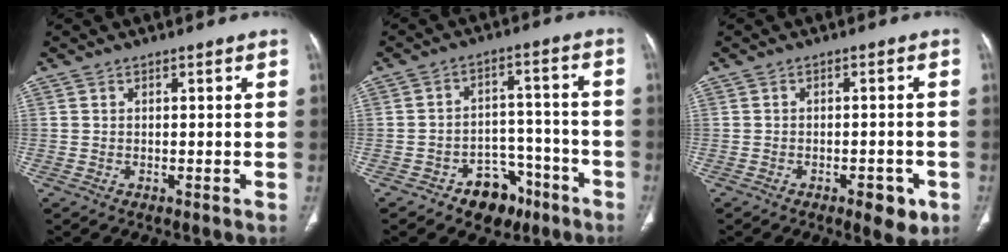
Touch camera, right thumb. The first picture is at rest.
{"total": 9.3, "force": [-5.8, 6.3, 3.7], "torque": [-0.012, 0.058, -0.081]}
{"total": 5.1, "force": [-2.5, 2.2, 3.9], "torque": [-0.038, 0.005, -0.028]}